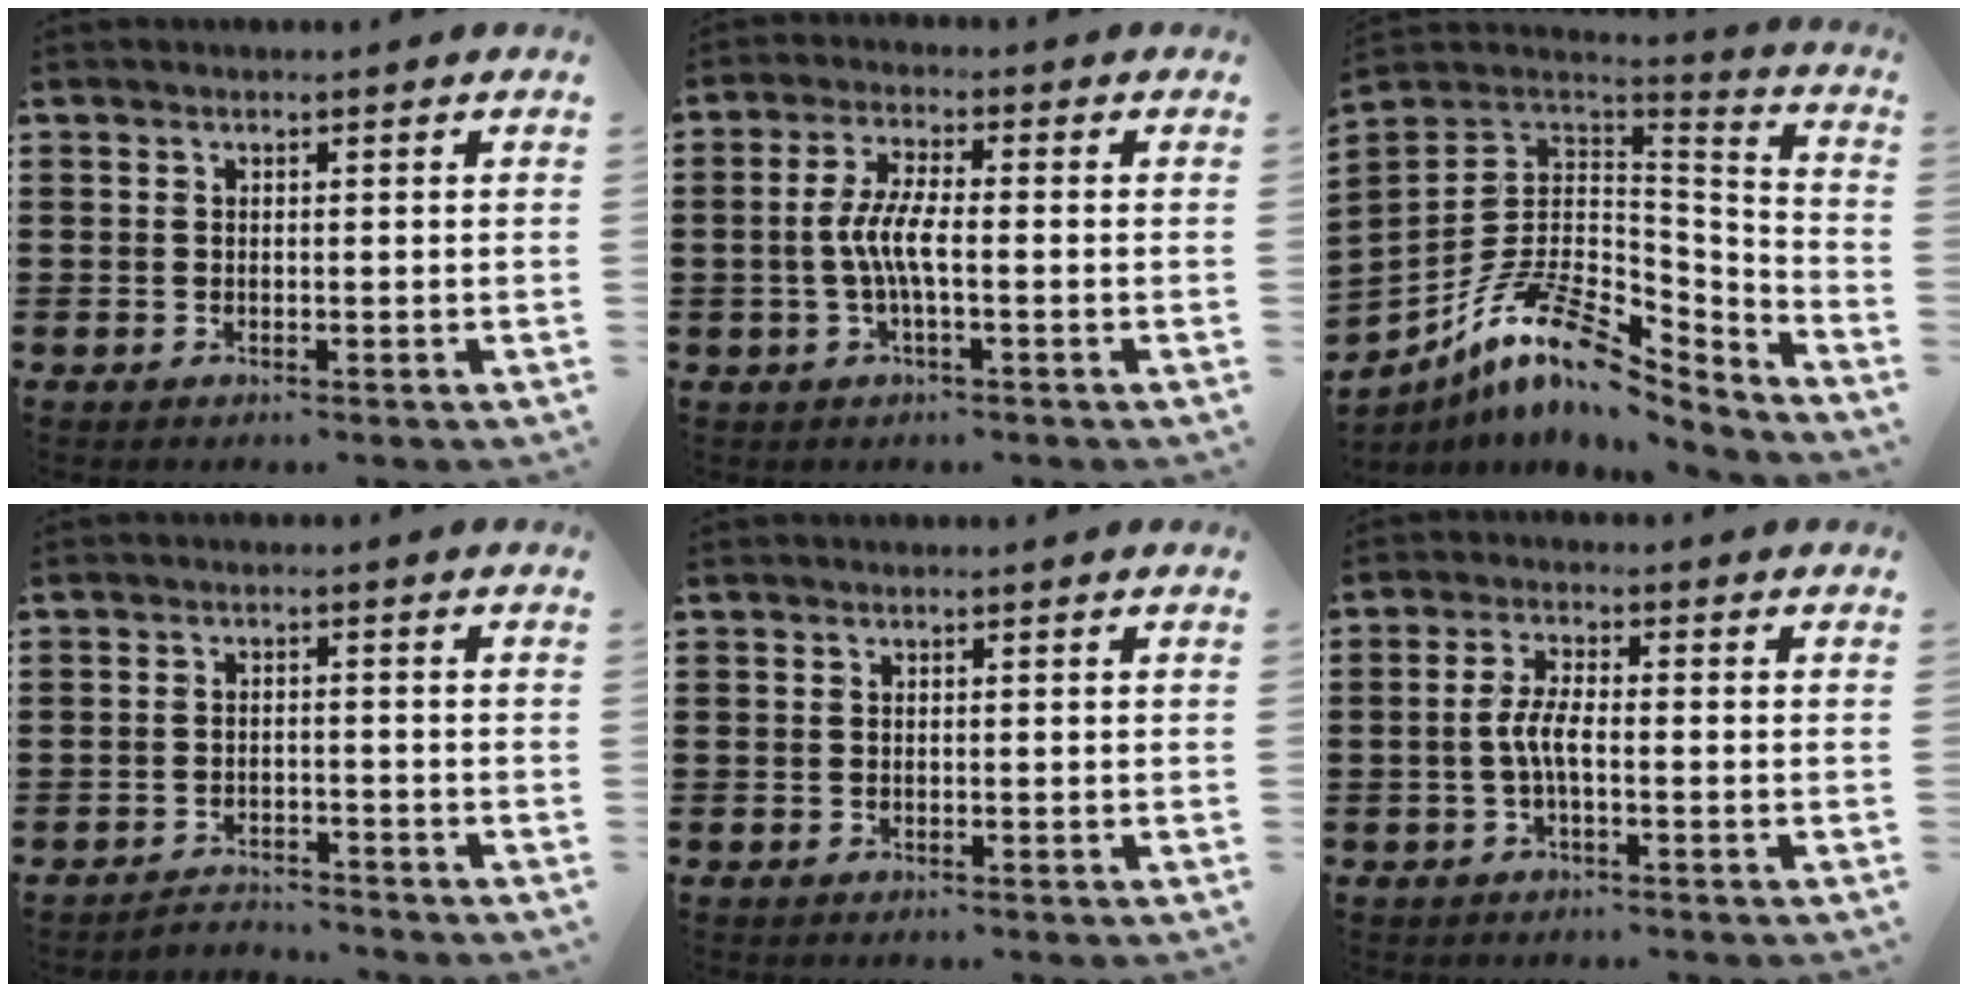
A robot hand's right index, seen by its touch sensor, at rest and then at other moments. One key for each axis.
{"total": 5.4, "fx": -1.1, "fy": 1.1, "fz": 5.1, "tx": -0.120, "ty": -0.008, "tz": -0.030}
{"total": 13.9, "fx": -7.2, "fy": 6.5, "fz": 10.0, "tx": -0.201, "ty": 0.016, "tz": -0.127}
{"total": 2.7, "fx": -2.7, "fy": 0.1, "fz": -0.1, "tx": -0.007, "ty": -0.001, "tz": -0.059}
{"total": 0.0}
{"total": 4.2, "fx": -1.0, "fy": 1.1, "fz": 3.9, "tx": -0.098, "ty": -0.006, "tz": -0.029}